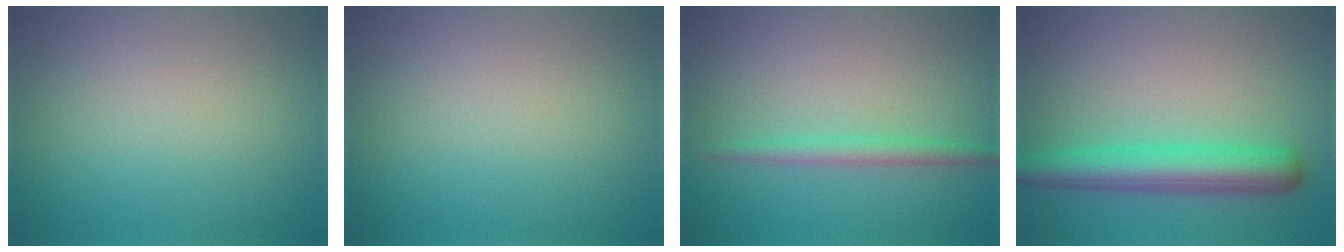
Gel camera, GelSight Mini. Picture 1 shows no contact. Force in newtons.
{"total": 0.0}
{"total": 1.9, "press": 1.9, "slide": 0.0}
{"total": 5.2, "press": 5.2, "slide": 0.1}